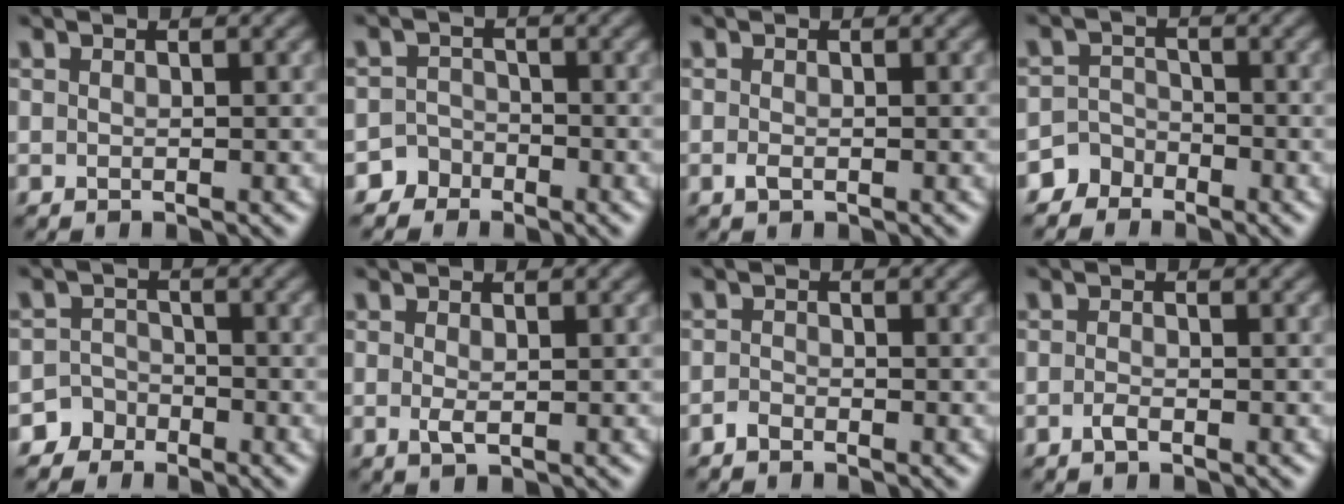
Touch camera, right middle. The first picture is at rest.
{"total": 2.4, "force": [-1.9, 1.4, -0.1], "torque": [0.021, 0.011, -0.038]}
{"total": 0.8, "force": [-0.3, 0.3, 0.7], "torque": [-0.020, -0.001, -0.007]}
{"total": 2.9, "force": [-2.3, 1.6, -0.1], "torque": [0.025, 0.010, -0.047]}
{"total": 3.0, "force": [-2.4, 1.8, -0.1], "torque": [0.029, 0.010, -0.045]}
{"total": 1.1, "force": [0.0, 0.2, 1.0], "torque": [-0.022, 0.000, -0.001]}
{"total": 0.8, "force": [-0.7, 0.2, 0.4], "torque": [-0.008, 0.003, -0.016]}
{"total": 0.9, "force": [-0.6, 0.1, 0.7], "torque": [-0.017, 0.002, -0.011]}